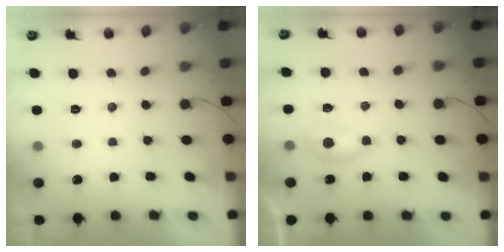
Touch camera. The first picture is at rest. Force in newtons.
{"total": 3.9, "press": 3.9, "slide": 0.6}